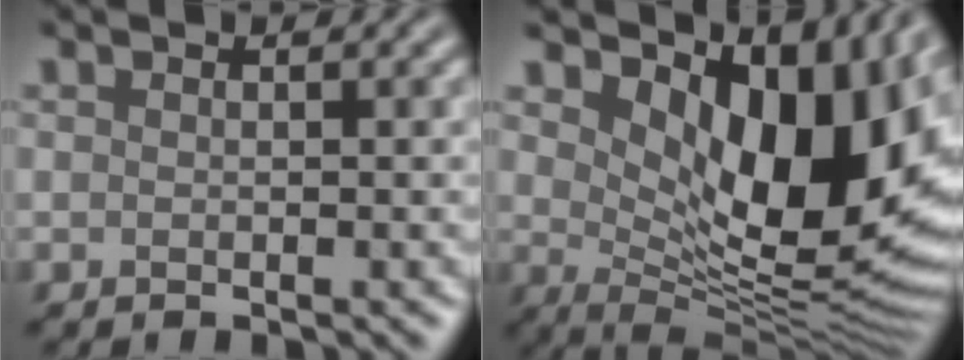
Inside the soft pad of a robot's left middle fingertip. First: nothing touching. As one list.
[{"total": 13.5, "force": [4.3, 6.5, 11.0], "torque": [-0.145, -0.005, 0.075]}]